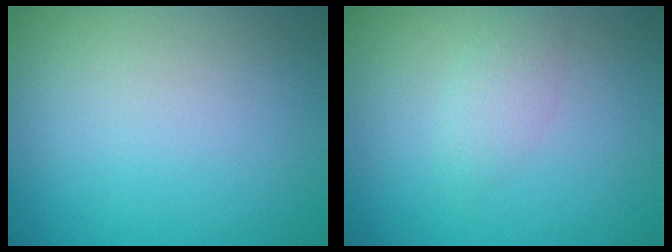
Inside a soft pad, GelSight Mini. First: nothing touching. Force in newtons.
{"total": 1.6, "press": 1.6, "slide": 0.1}